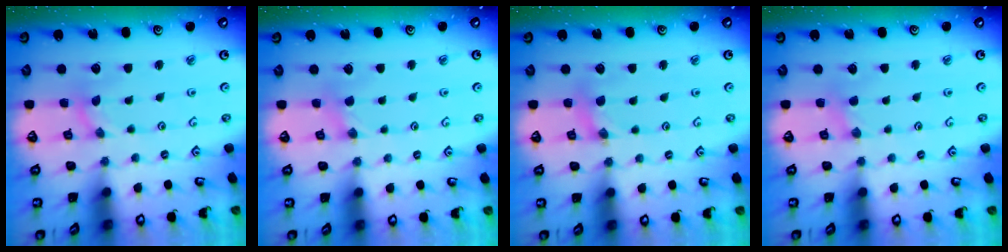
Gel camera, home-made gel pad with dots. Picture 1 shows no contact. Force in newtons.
{"total": 2.1, "press": 2.0, "slide": 0.4}
{"total": 2.9, "press": 2.9, "slide": 0.3}
{"total": 2.7, "press": 2.6, "slide": 0.5}